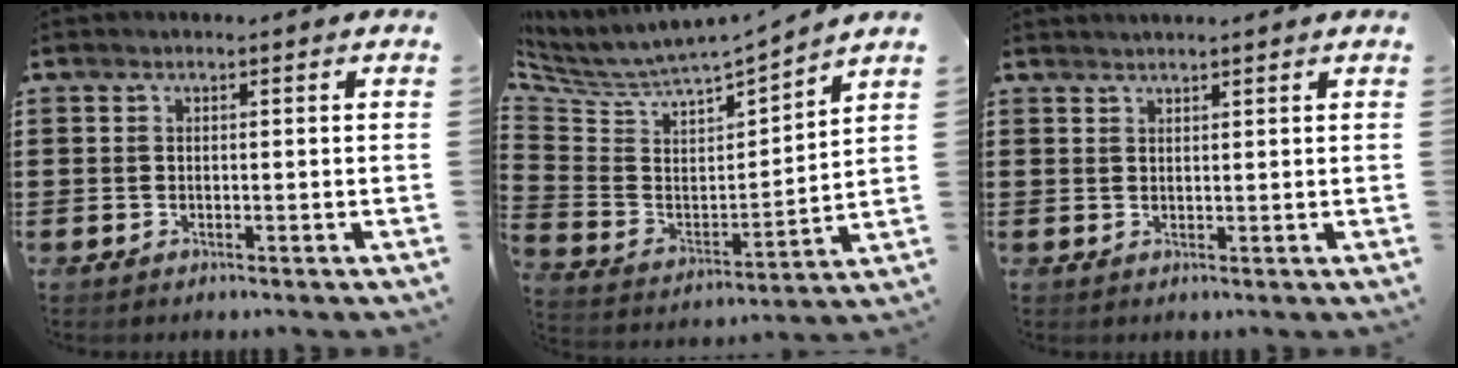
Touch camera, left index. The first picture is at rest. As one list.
[{"total": 4.3, "force": [3.9, 1.5, 1.1], "torque": [-0.050, -0.044, 0.060]}, {"total": 1.2, "force": [1.1, -0.1, 0.2], "torque": [-0.004, -0.001, 0.023]}]